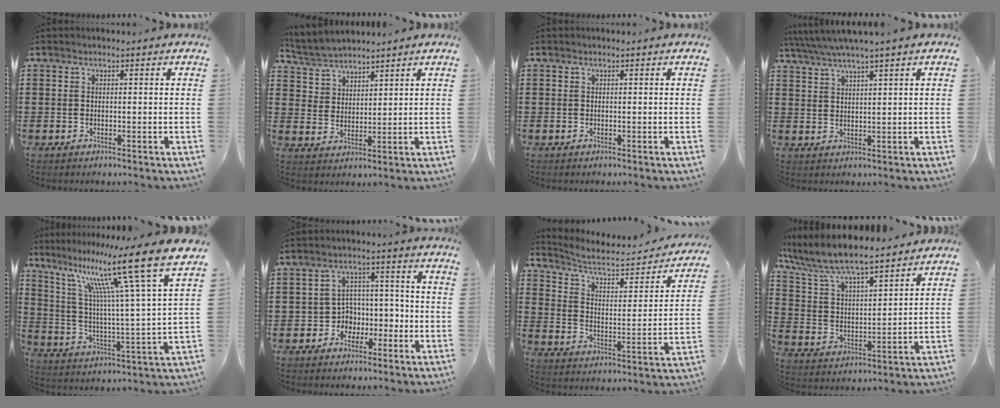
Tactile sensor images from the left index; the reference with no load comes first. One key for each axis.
{"total": 4.3, "fx": 4.1, "fy": 1.4, "fz": 0.1, "tx": -0.023, "ty": -0.010, "tz": 0.076}
{"total": 0.0}
{"total": 3.4, "fx": 2.8, "fy": -0.5, "fz": 1.9, "tx": -0.045, "ty": -0.006, "tz": 0.049}
{"total": 15.0, "fx": 10.9, "fy": 0.5, "fz": 10.3, "tx": -0.203, "ty": -0.078, "tz": 0.168}
{"total": 4.6, "fx": -1.8, "fy": 4.1, "fz": 0.7, "tx": -0.031, "ty": 0.005, "tz": -0.035}
{"total": 4.7, "fx": 3.9, "fy": 1.2, "fz": 2.3, "tx": -0.068, "ty": -0.029, "tz": 0.058}
{"total": 7.2, "fx": 6.5, "fy": 0.9, "fz": 2.8, "tx": -0.086, "ty": -0.037, "tz": 0.108}